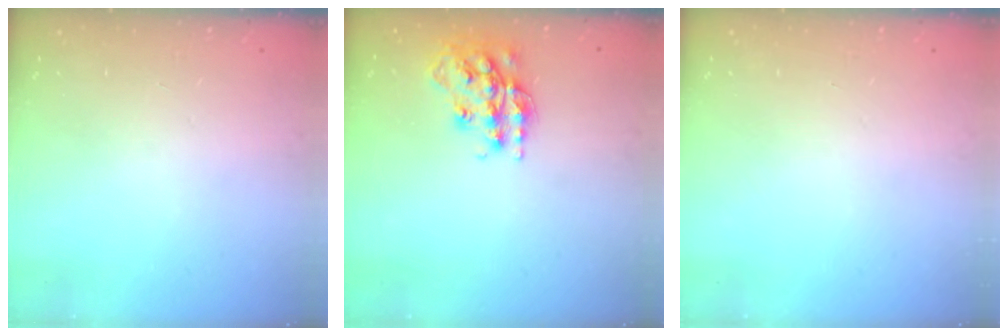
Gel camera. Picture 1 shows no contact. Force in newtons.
{"total": 15.2, "press": 15.2, "slide": 0.8}
{"total": 0.0}